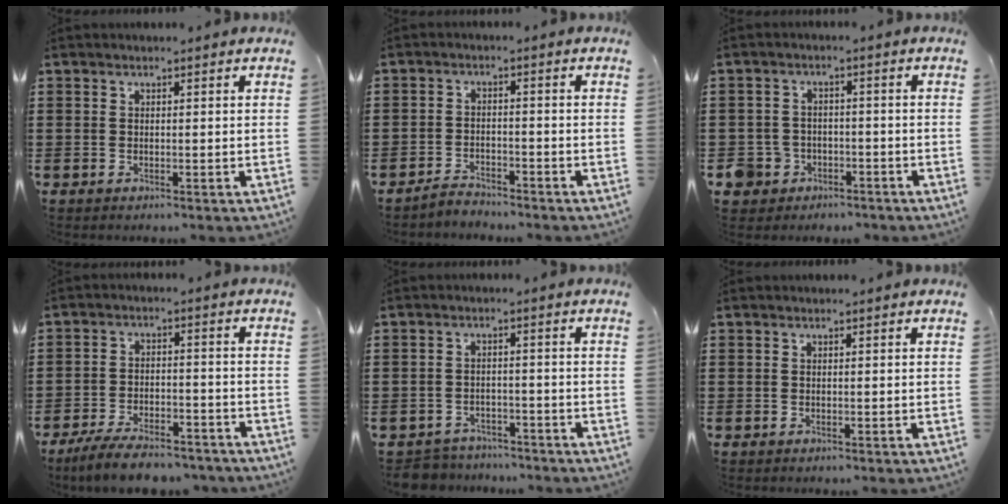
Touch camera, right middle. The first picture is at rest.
{"total": 2.7, "force": [-2.7, 0.4, -0.1], "torque": [-0.006, 0.002, -0.057]}
{"total": 4.2, "force": [-2.7, 3.2, 0.5], "torque": [-0.032, 0.003, -0.060]}
{"total": 6.8, "force": [-6.0, 1.2, 2.9], "torque": [-0.060, 0.001, -0.116]}
{"total": 2.7, "force": [-2.7, 0.5, -0.2], "torque": [-0.005, -0.002, -0.060]}
{"total": 0.0}